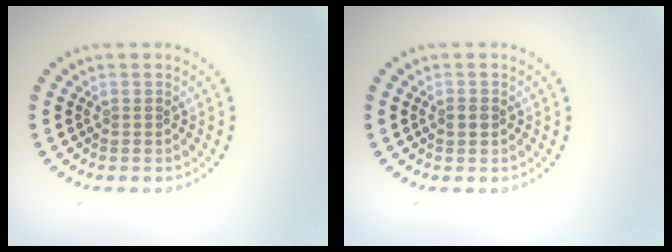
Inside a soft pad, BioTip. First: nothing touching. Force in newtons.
{"total": 1.3, "press": 1.2, "slide": 0.3}